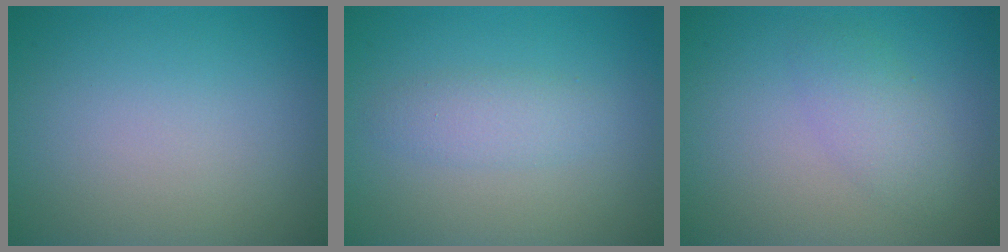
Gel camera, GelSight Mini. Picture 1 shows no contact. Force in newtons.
{"total": 1.9, "press": 1.9, "slide": 0.1}
{"total": 2.4, "press": 2.4, "slide": 0.1}